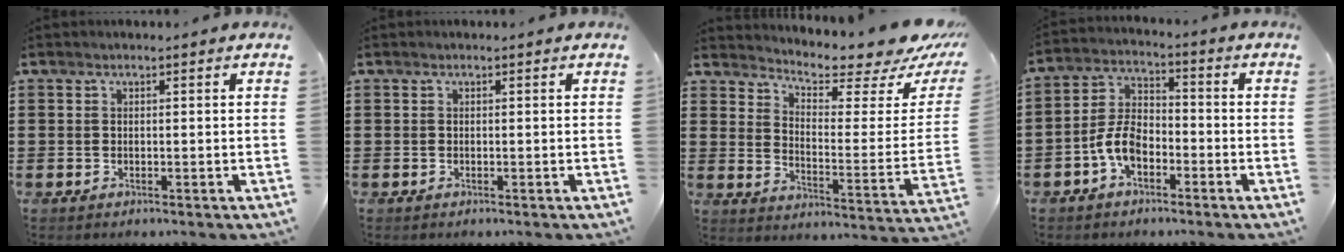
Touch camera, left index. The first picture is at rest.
{"total": 0.0}
{"total": 5.8, "force": [5.3, 0.2, 2.3], "torque": [-0.057, -0.054, 0.084]}
{"total": 6.5, "force": [-3.1, 3.5, 4.5], "torque": [-0.113, 0.005, -0.065]}